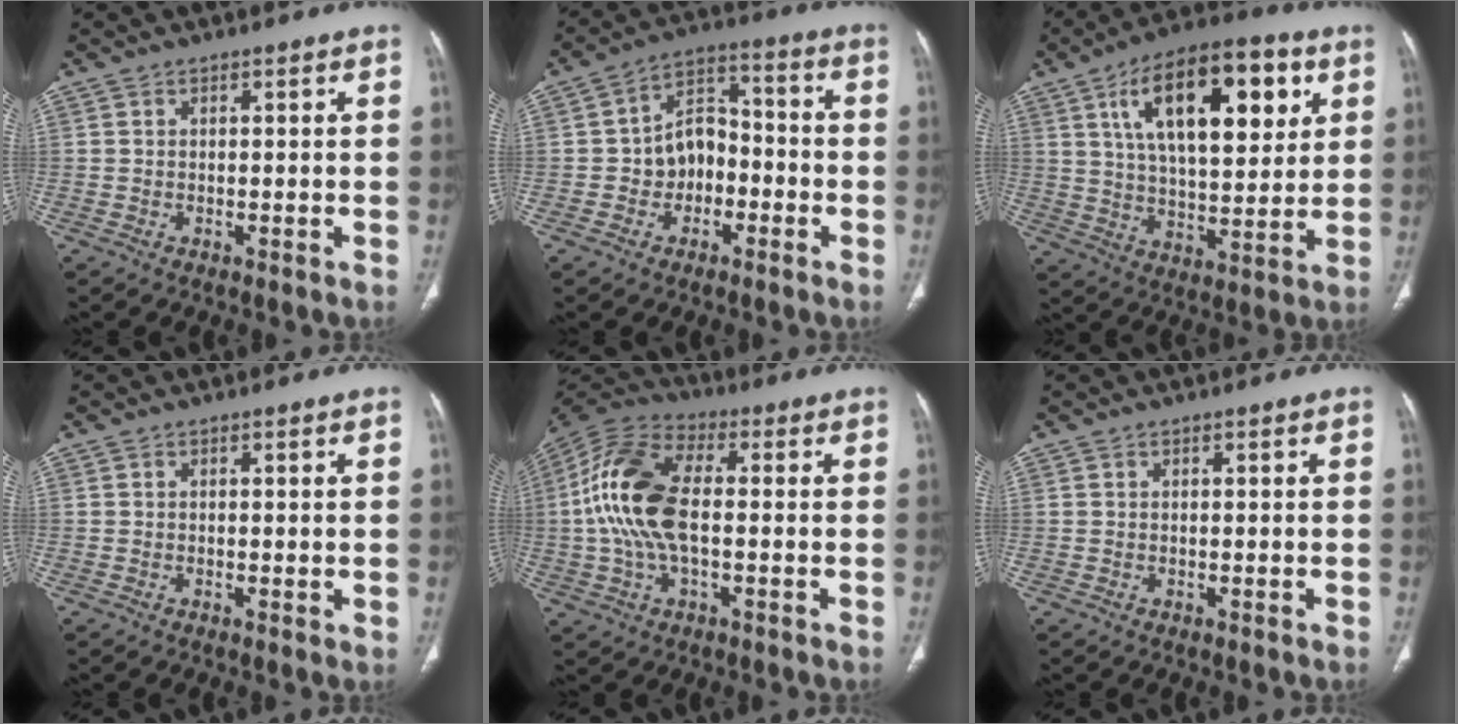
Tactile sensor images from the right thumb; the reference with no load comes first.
{"total": 9.4, "force": [-2.3, 7.0, 5.8], "torque": [-0.060, 0.046, -0.048]}
{"total": 22.2, "force": [8.5, 9.9, 18.0], "torque": [-0.259, -0.014, 0.137]}
{"total": 0.5, "force": [0.0, 0.2, 0.5], "torque": [-0.011, -0.003, 0.000]}
{"total": 16.2, "force": [-0.1, 8.4, 13.8], "torque": [-0.291, 0.028, -0.007]}
{"total": 0.0}